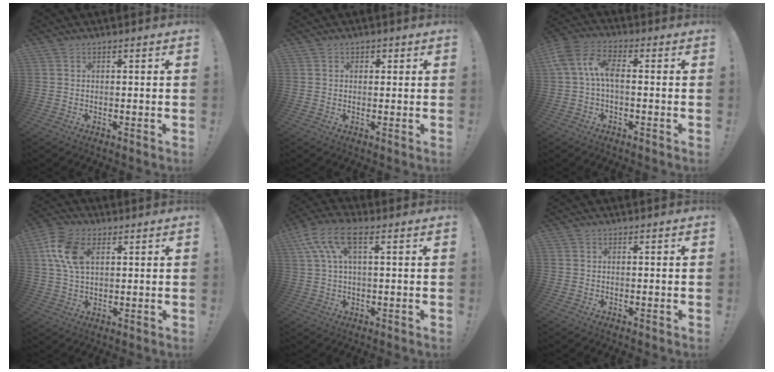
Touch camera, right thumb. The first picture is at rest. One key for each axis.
{"total": 1.1, "fx": 0.4, "fy": 1.0, "fz": 0.3, "tx": 0.010, "ty": -0.003, "tz": 0.004}
{"total": 9.1, "fx": 0.3, "fy": 4.4, "fz": 7.9, "tx": -0.174, "ty": 0.003, "tz": 0.008}
{"total": 11.9, "fx": 4.0, "fy": 7.3, "fz": 8.5, "tx": -0.166, "ty": 0.002, "tz": 0.076}
{"total": 10.6, "fx": 4.2, "fy": 4.5, "fz": 8.6, "tx": -0.169, "ty": -0.001, "tz": 0.084}
{"total": 0.0}